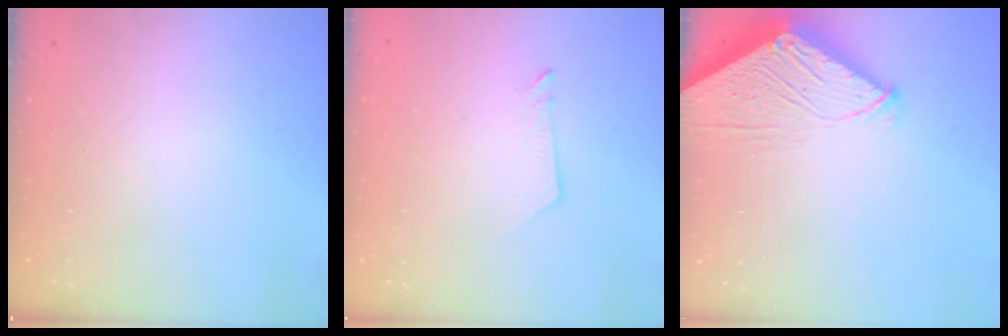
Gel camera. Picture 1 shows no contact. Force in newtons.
{"total": 2.5, "press": 2.5, "slide": 0.2}
{"total": 7.1, "press": 7.1, "slide": 0.8}